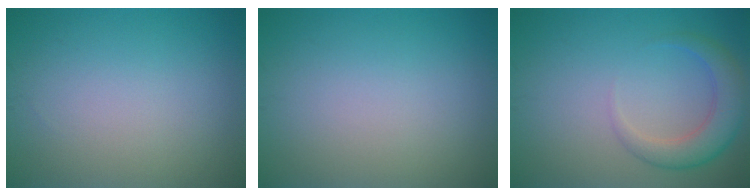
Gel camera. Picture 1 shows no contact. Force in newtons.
{"total": 0.0}
{"total": 3.8, "press": 3.8, "slide": 0.4}